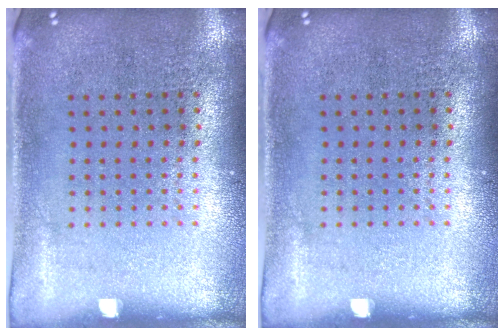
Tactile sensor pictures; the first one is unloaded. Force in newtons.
{"total": 0.0}